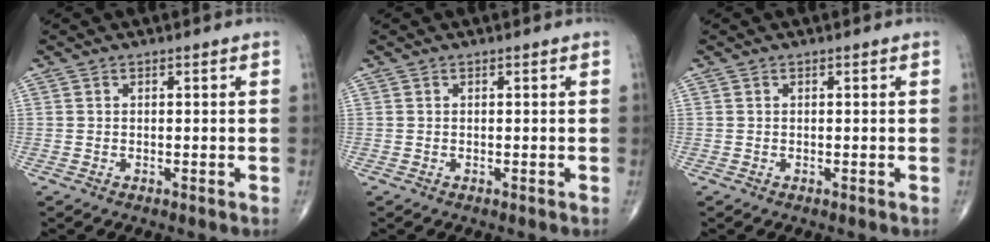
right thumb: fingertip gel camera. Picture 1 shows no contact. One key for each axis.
{"total": 0.0}
{"total": 0.0}